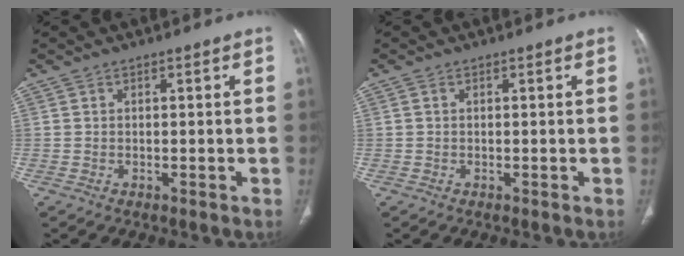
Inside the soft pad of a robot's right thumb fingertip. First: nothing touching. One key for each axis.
{"total": 0.0}